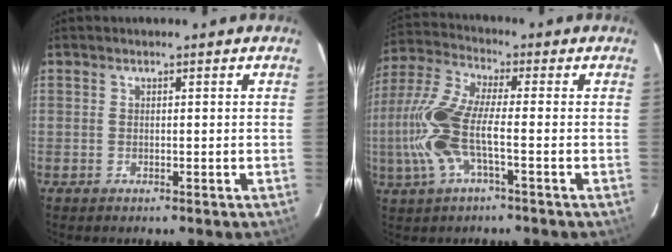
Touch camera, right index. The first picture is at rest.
{"total": 13.1, "force": [-2.9, 3.5, 12.3], "torque": [-0.272, -0.002, -0.062]}